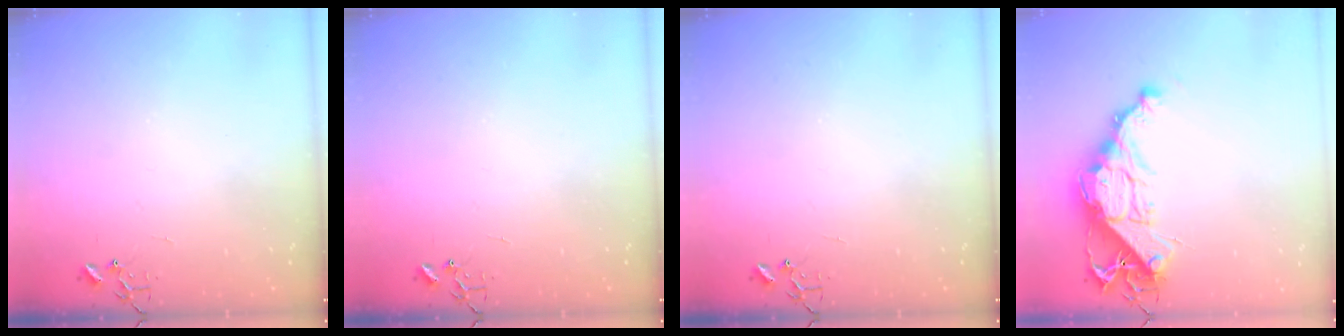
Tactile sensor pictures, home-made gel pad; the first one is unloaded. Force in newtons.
{"total": 0.0}
{"total": 0.0}
{"total": 15.7, "press": 15.7, "slide": 1.5}